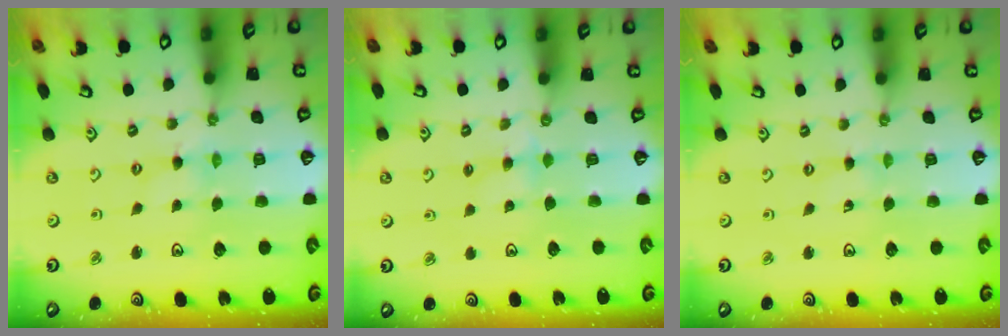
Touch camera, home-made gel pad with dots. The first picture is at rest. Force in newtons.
{"total": 2.4, "press": 2.4, "slide": 0.4}
{"total": 0.0}